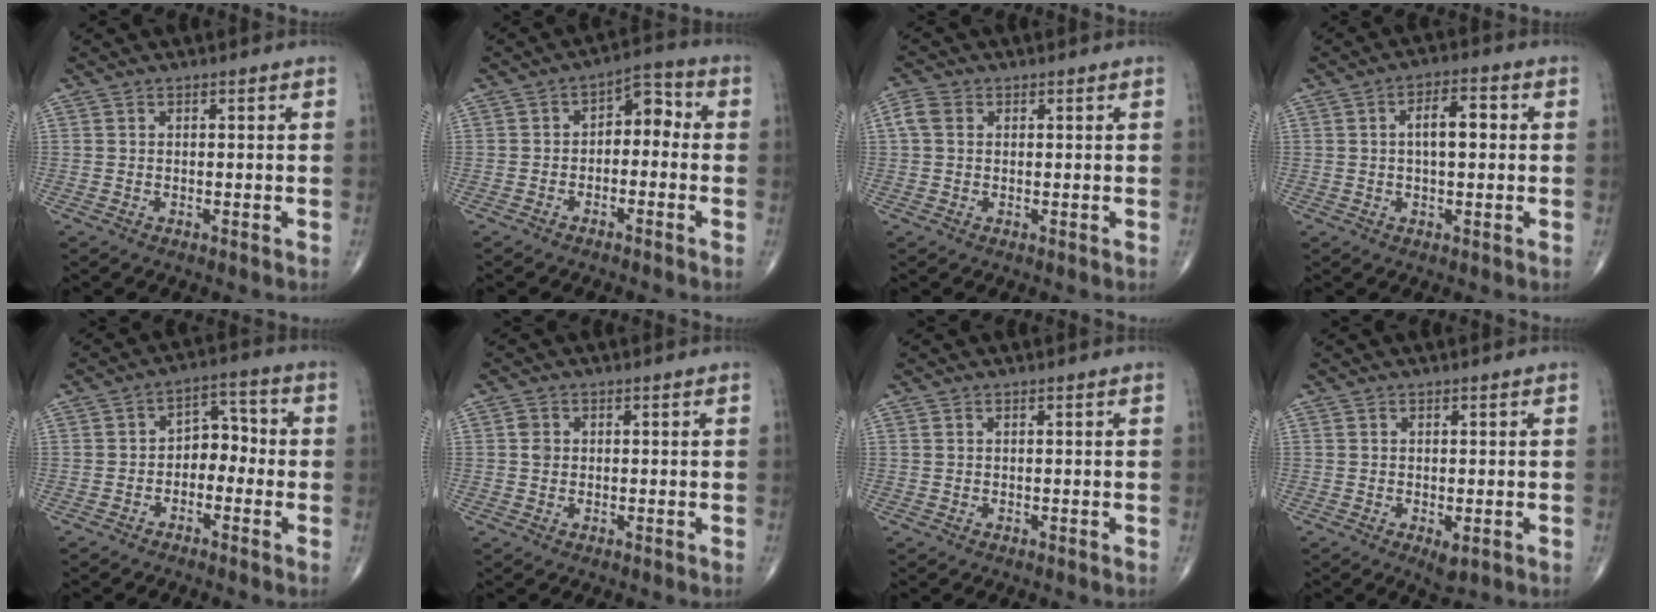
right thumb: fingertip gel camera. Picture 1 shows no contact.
{"total": 5.9, "force": [-0.9, 3.8, 4.4], "torque": [-0.037, 0.044, -0.026]}
{"total": 3.2, "force": [0.7, 2.5, 1.9], "torque": [-0.045, 0.011, 0.010]}
{"total": 6.3, "force": [0.7, 2.8, 5.6], "torque": [-0.084, 0.012, 0.006]}
{"total": 5.9, "force": [-1.4, 4.1, 4.0], "torque": [-0.030, 0.036, -0.037]}
{"total": 1.9, "force": [0.2, 1.6, 0.9], "torque": [-0.010, 0.002, 0.004]}
{"total": 0.0}
{"total": 2.4, "force": [-0.5, 1.0, 2.1], "torque": [-0.030, -0.005, -0.002]}